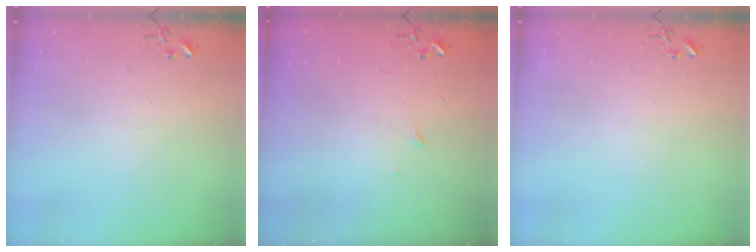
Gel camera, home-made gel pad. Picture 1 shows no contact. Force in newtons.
{"total": 3.3, "press": 3.3, "slide": 0.5}
{"total": 0.0}